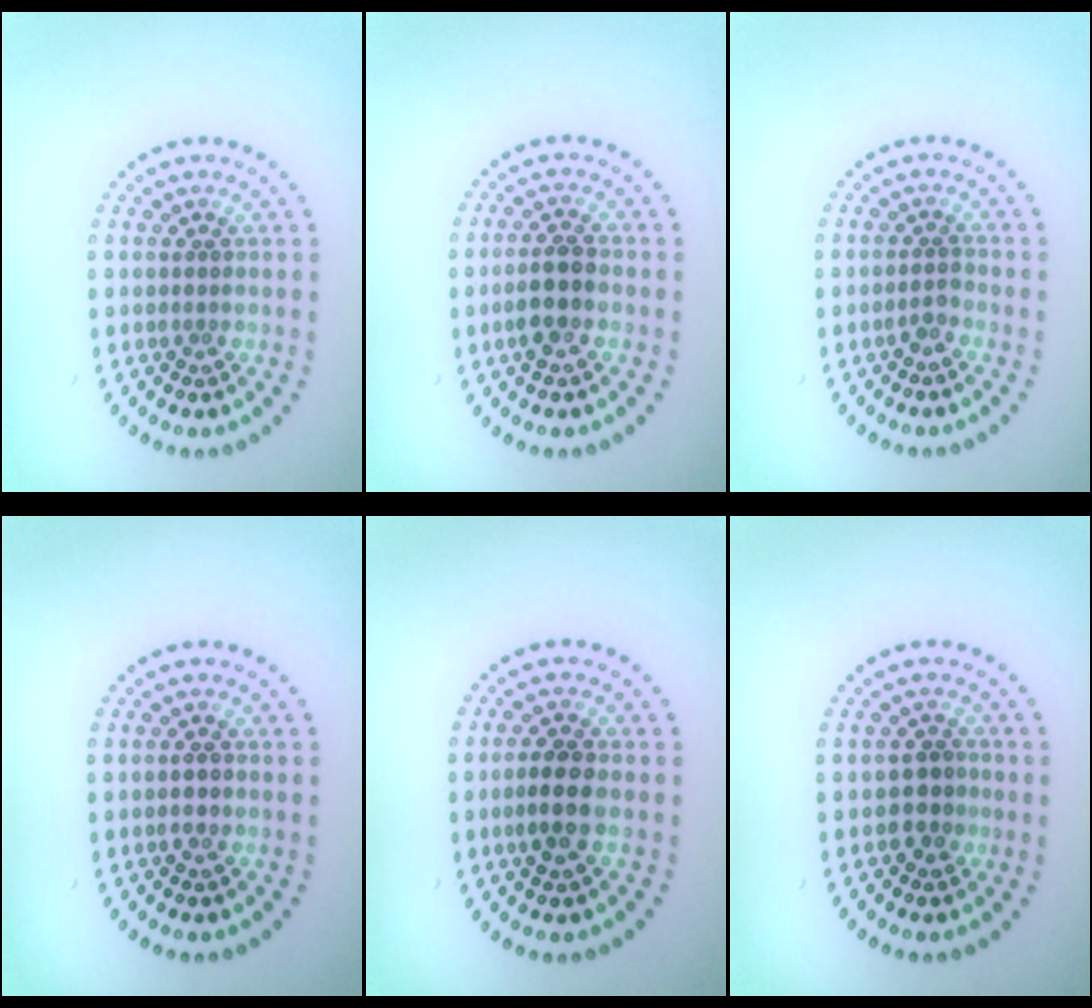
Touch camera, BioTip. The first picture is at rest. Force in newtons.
{"total": 2.8, "press": 2.6, "slide": 0.8}
{"total": 1.1, "press": 0.9, "slide": 0.6}
{"total": 1.0, "press": 1.0, "slide": 0.2}
{"total": 2.8, "press": 2.8, "slide": 0.7}
{"total": 2.0, "press": 1.9, "slide": 0.6}